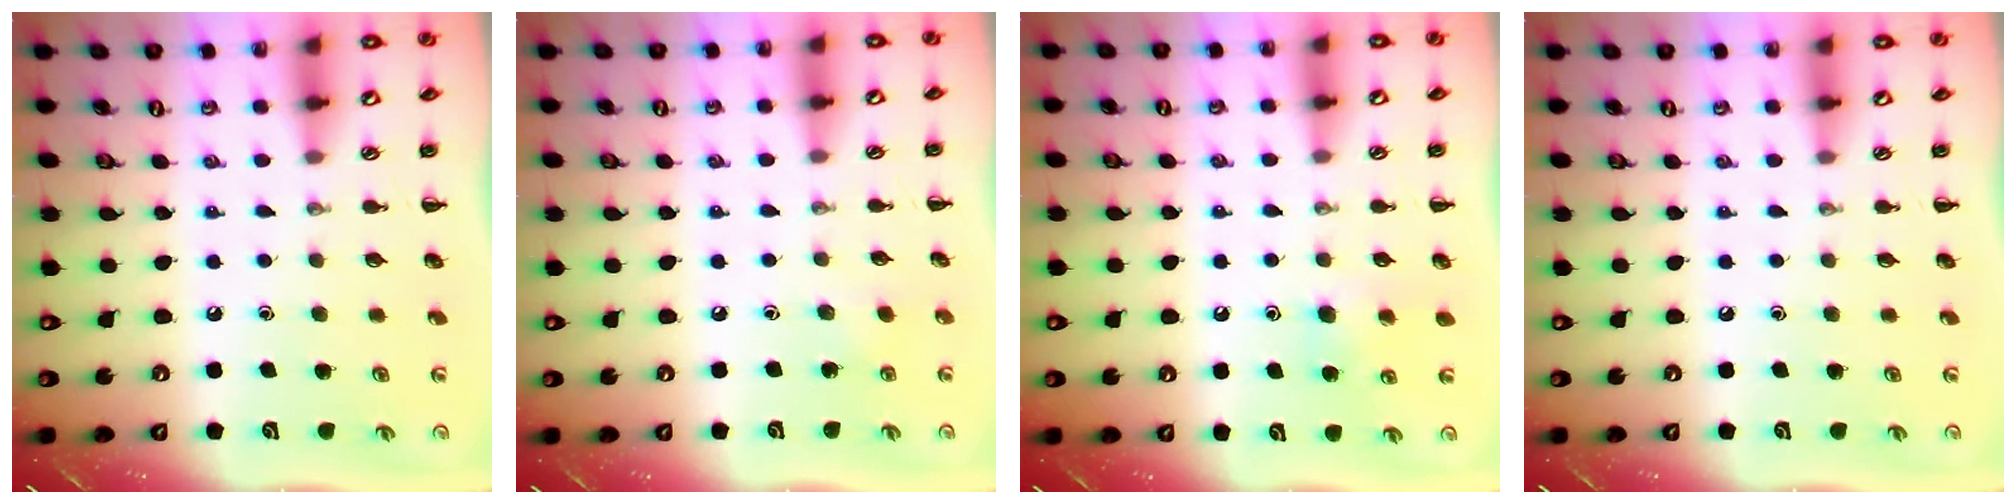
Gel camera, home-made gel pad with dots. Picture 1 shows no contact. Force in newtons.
{"total": 5.5, "press": 5.2, "slide": 1.7}
{"total": 6.0, "press": 5.7, "slide": 1.7}
{"total": 0.0}